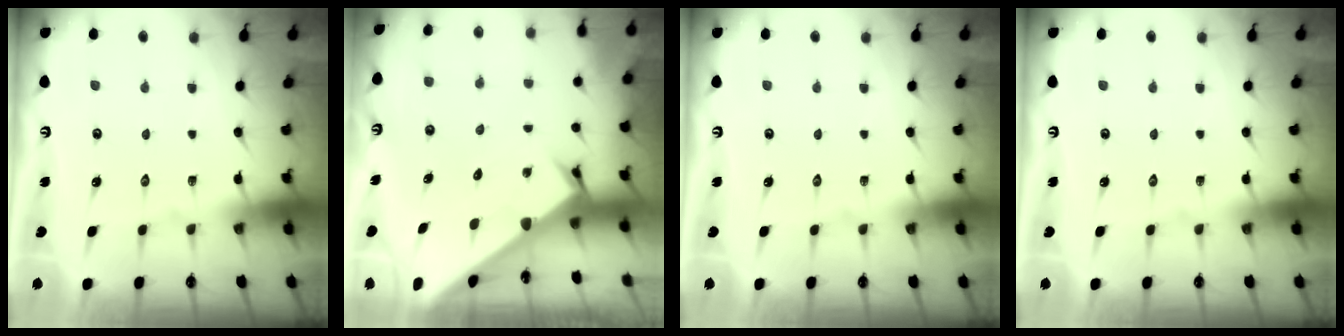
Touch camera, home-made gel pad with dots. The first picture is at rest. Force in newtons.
{"total": 2.4, "press": 2.4, "slide": 0.2}
{"total": 0.0}
{"total": 0.0}